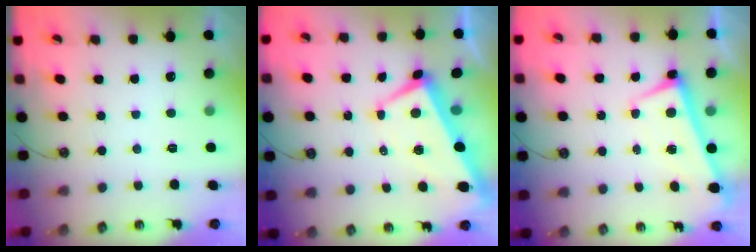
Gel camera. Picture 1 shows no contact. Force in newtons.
{"total": 1.4, "press": 1.1, "slide": 0.8}
{"total": 1.3, "press": 1.0, "slide": 0.8}